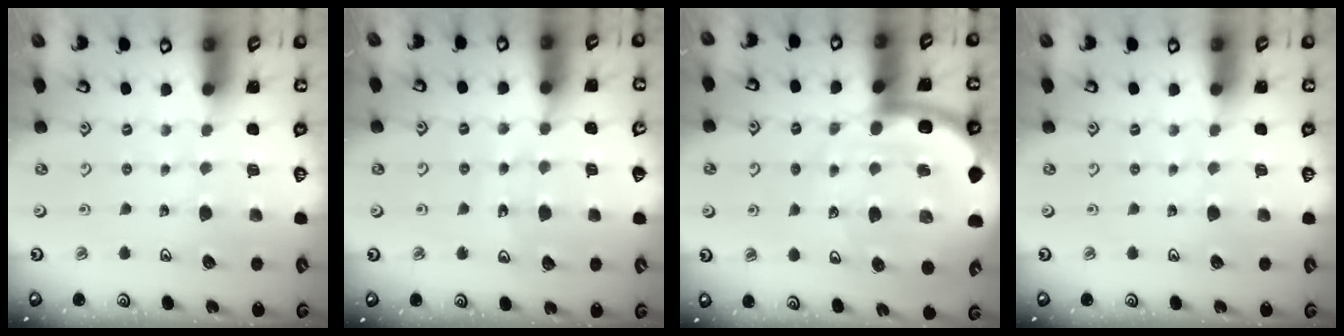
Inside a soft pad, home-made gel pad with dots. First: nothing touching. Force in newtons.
{"total": 9.0, "press": 8.9, "slide": 1.6}
{"total": 14.5, "press": 14.0, "slide": 3.5}
{"total": 0.0}